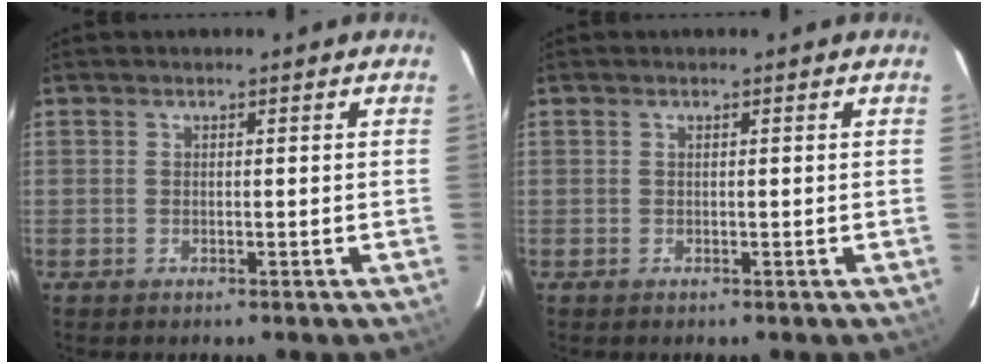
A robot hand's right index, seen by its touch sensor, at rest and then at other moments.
{"total": 0.0}